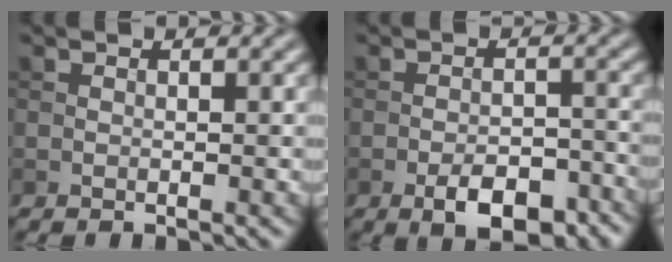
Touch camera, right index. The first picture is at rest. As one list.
[{"total": 5.8, "force": [-3.4, 2.5, 4.0], "torque": [-0.059, 0.000, -0.051]}]